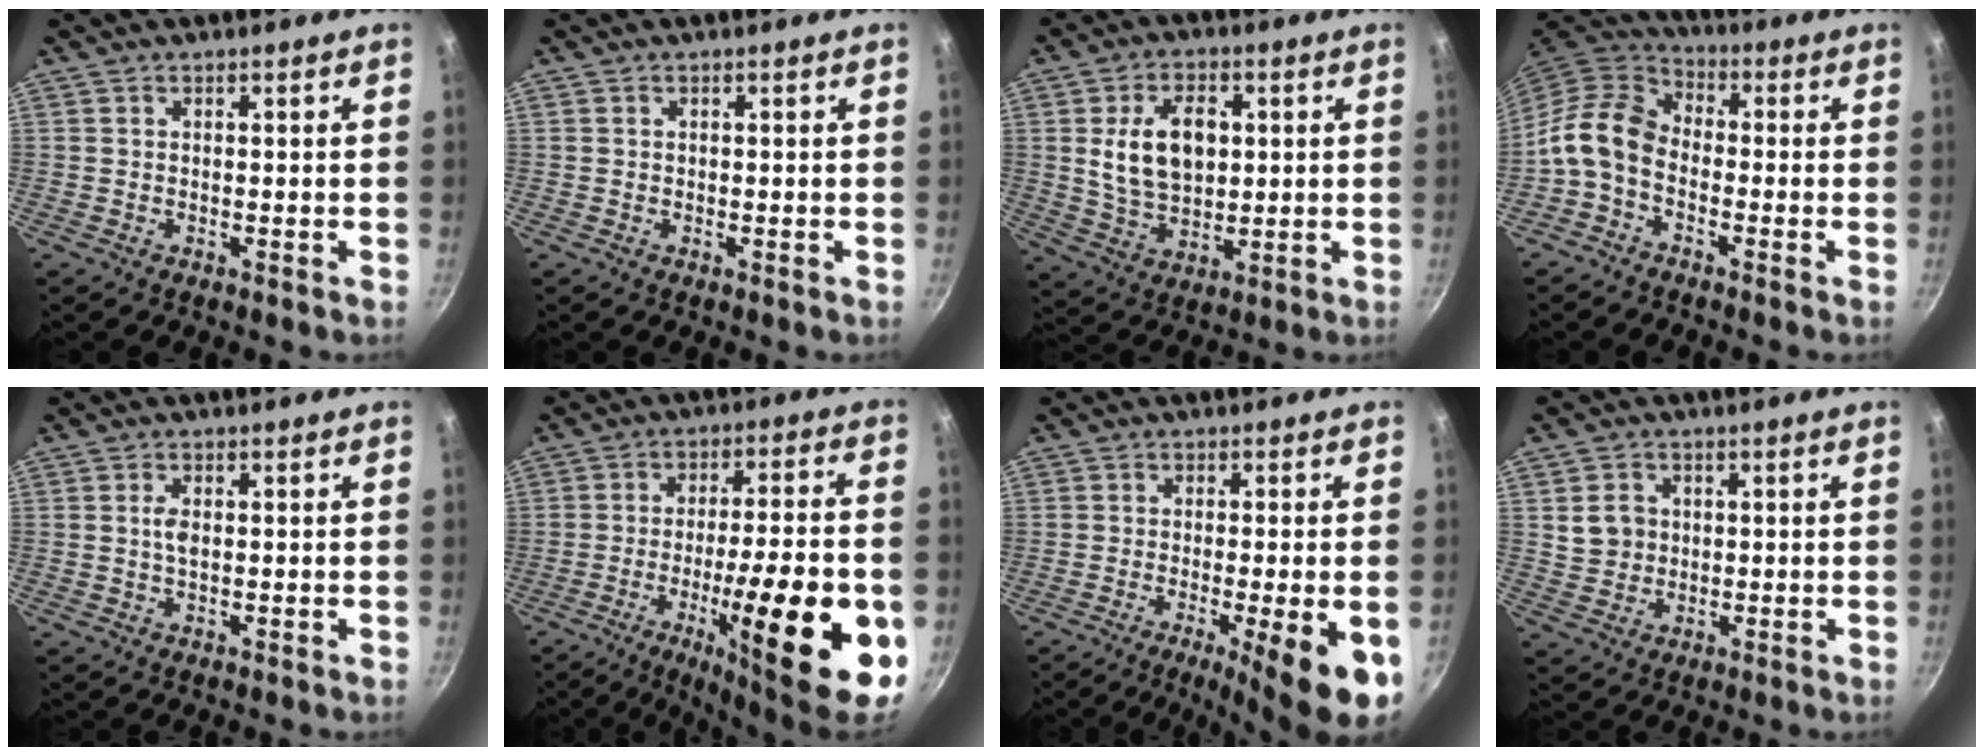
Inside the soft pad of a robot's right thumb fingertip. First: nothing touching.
{"total": 0.0}
{"total": 12.5, "force": [2.1, 8.2, 9.2], "torque": [-0.137, -0.006, 0.041]}
{"total": 9.6, "force": [-2.7, 6.6, 6.3], "torque": [-0.112, 0.042, -0.073]}
{"total": 2.2, "force": [0.2, 1.2, 1.8], "torque": [-0.030, 0.002, 0.002]}
{"total": 24.0, "force": [-7.6, 5.8, 22.0], "torque": [-0.299, 0.022, -0.105]}
{"total": 12.1, "force": [-4.5, 2.0, 11.0], "torque": [-0.148, 0.001, -0.062]}
{"total": 5.2, "force": [0.8, 4.6, 2.2], "torque": [-0.018, 0.006, 0.017]}